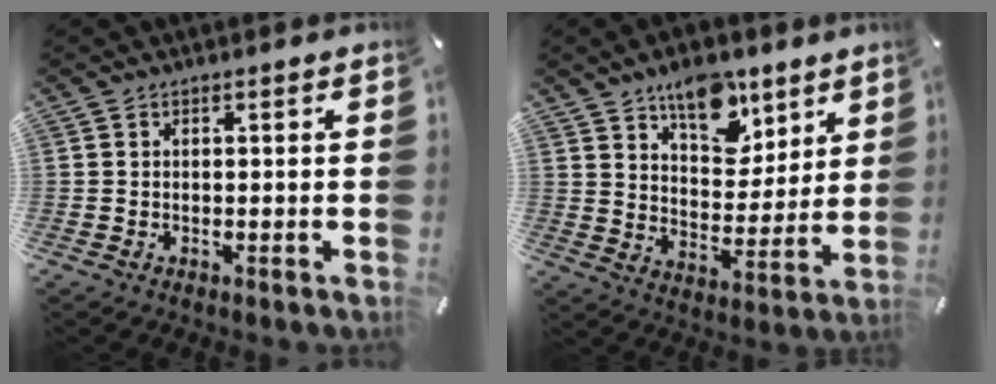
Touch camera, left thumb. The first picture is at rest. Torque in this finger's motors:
{"motor_torque": [1.99, 1.94, 1.24, -1.53, 0.13]}